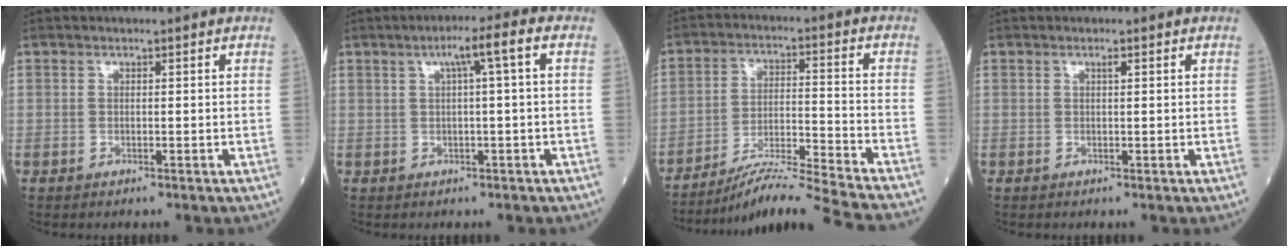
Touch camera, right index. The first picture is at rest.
{"total": 4.7, "force": [1.1, -0.5, 4.5], "torque": [-0.074, 0.016, 0.019]}
{"total": 16.1, "force": [-14.7, -2.4, 6.1], "torque": [-0.098, -0.018, -0.237]}
{"total": 0.7, "force": [0.3, 0.0, 0.6], "torque": [-0.012, 0.000, 0.005]}